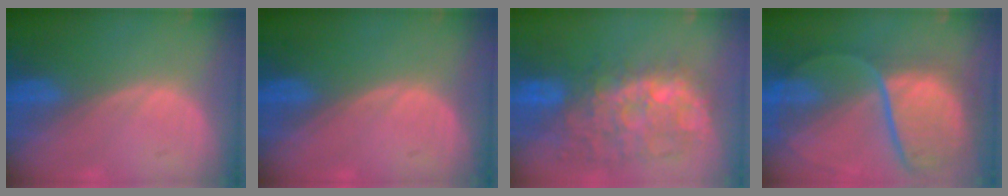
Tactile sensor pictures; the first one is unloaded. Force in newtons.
{"total": 0.0}
{"total": 11.0, "press": 10.3, "slide": 3.9}
{"total": 11.9, "press": 9.9, "slide": 6.7}